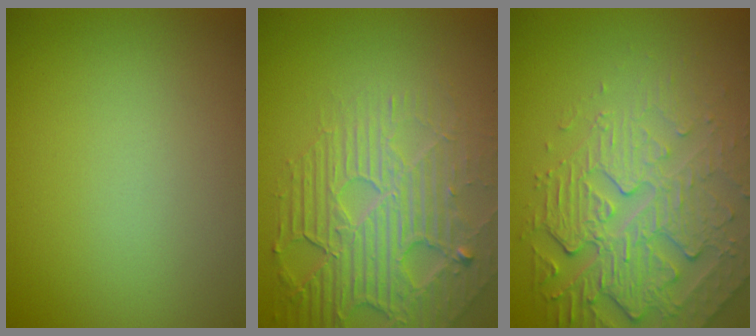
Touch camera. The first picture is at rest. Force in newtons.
{"total": 7.5, "press": 5.4, "slide": 5.3}
{"total": 5.2, "press": 4.7, "slide": 2.2}